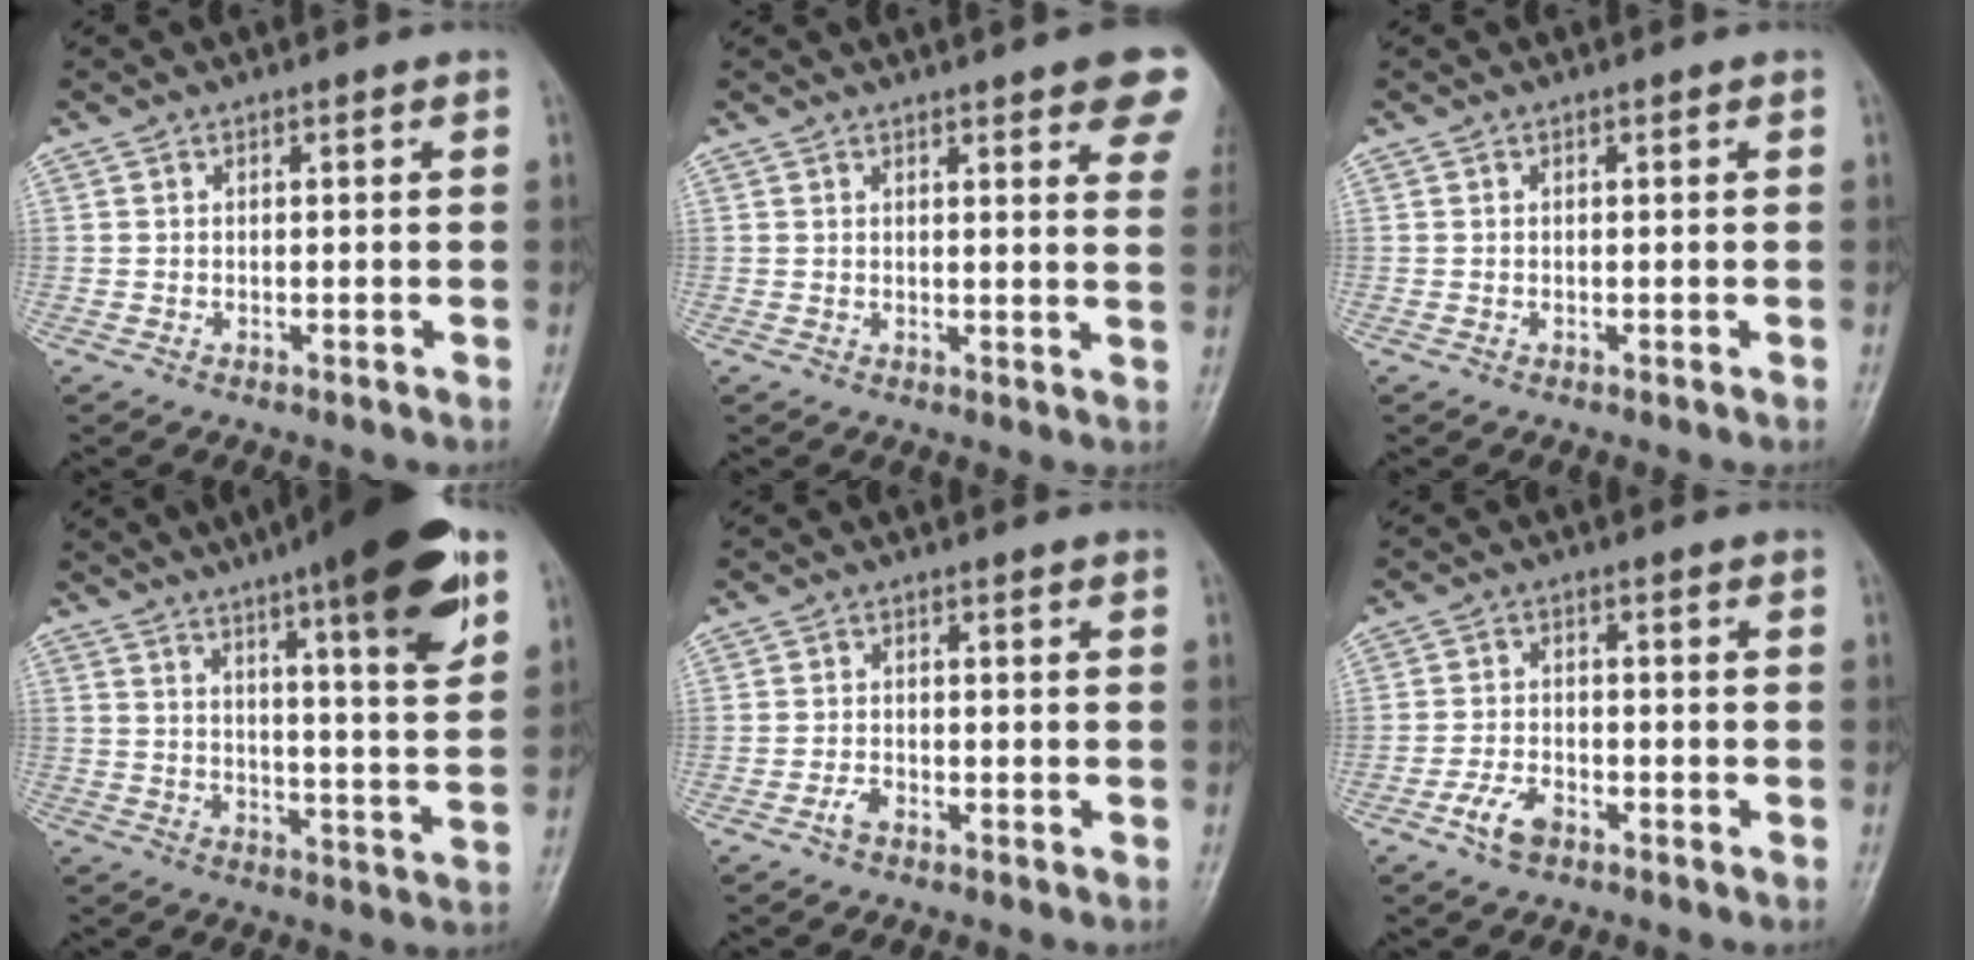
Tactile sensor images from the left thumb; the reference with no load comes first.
{"total": 10.7, "force": [6.2, 2.5, 8.4], "torque": [-0.077, -0.018, 0.064]}
{"total": 0.0}
{"total": 19.6, "force": [11.0, 3.3, 15.9], "torque": [-0.208, -0.037, 0.156]}
{"total": 1.9, "force": [-1.3, 0.9, 1.1], "torque": [-0.025, 0.008, -0.028]}
{"total": 4.7, "force": [-2.9, 2.4, 2.9], "torque": [-0.056, 0.017, -0.056]}